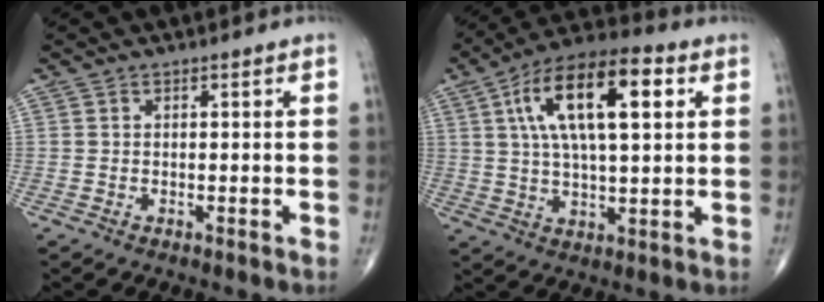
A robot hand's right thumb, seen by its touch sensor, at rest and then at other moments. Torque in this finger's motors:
{"motor_torque": [1.65, 3.36, 1.76, 0.61, 0.57]}